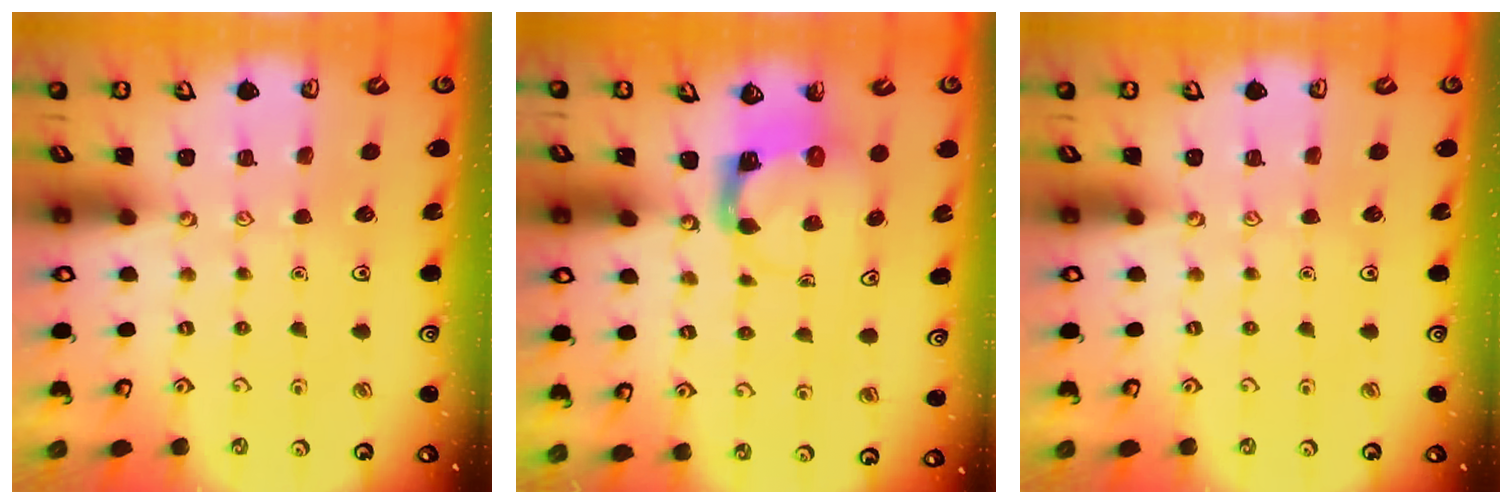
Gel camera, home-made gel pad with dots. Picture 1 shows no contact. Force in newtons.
{"total": 3.7, "press": 3.7, "slide": 0.6}
{"total": 0.0}